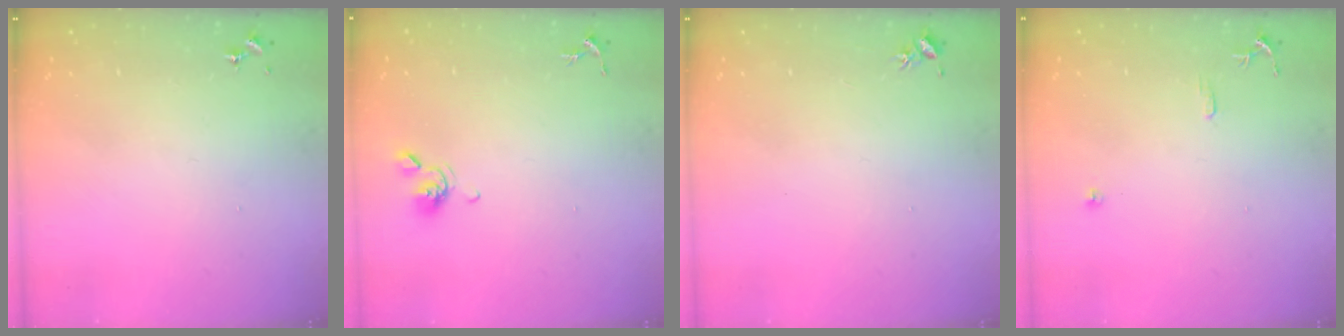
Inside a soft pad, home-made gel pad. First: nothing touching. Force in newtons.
{"total": 6.2, "press": 6.0, "slide": 1.5}
{"total": 3.1, "press": 3.0, "slide": 0.3}
{"total": 7.1, "press": 7.1, "slide": 0.7}